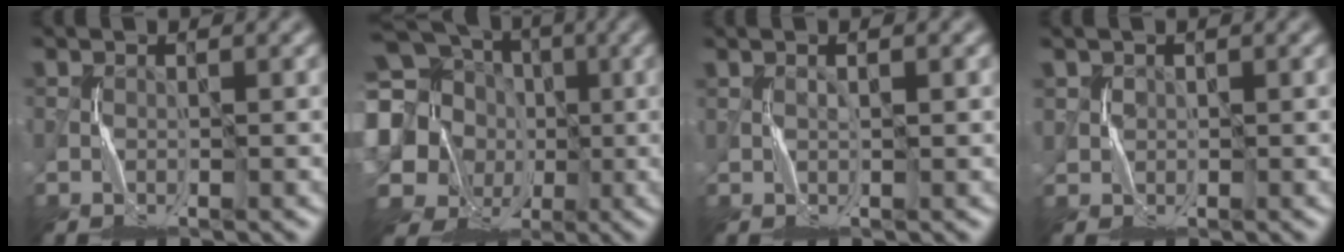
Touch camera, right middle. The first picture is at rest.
{"total": 18.8, "force": [1.7, 17.3, 7.2], "torque": [-0.200, 0.015, -0.008]}
{"total": 0.7, "force": [0.5, -0.4, 0.4], "torque": [-0.007, 0.002, 0.011]}
{"total": 1.4, "force": [0.7, 0.7, -1.0], "torque": [0.026, -0.005, 0.016]}